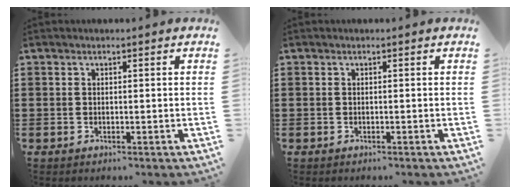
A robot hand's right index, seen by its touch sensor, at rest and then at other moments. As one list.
[{"total": 0.0}]